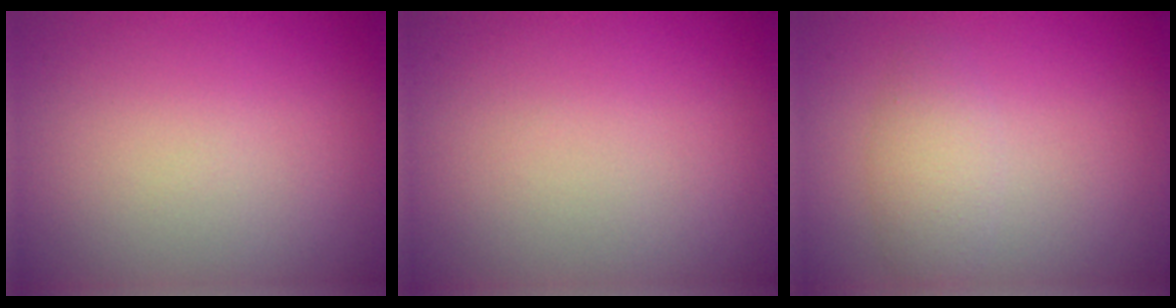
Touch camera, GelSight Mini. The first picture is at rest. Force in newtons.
{"total": 0.0}
{"total": 2.4, "press": 2.4, "slide": 0.0}